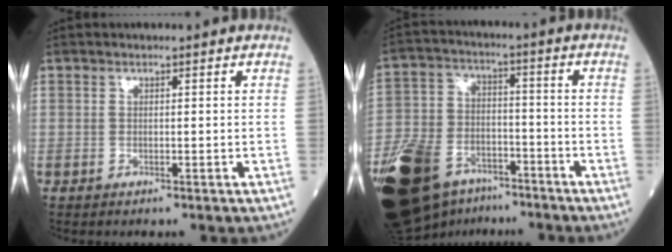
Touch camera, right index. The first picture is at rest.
{"total": 25.6, "force": [-15.6, 14.4, 14.3], "torque": [-0.375, -0.019, -0.270]}